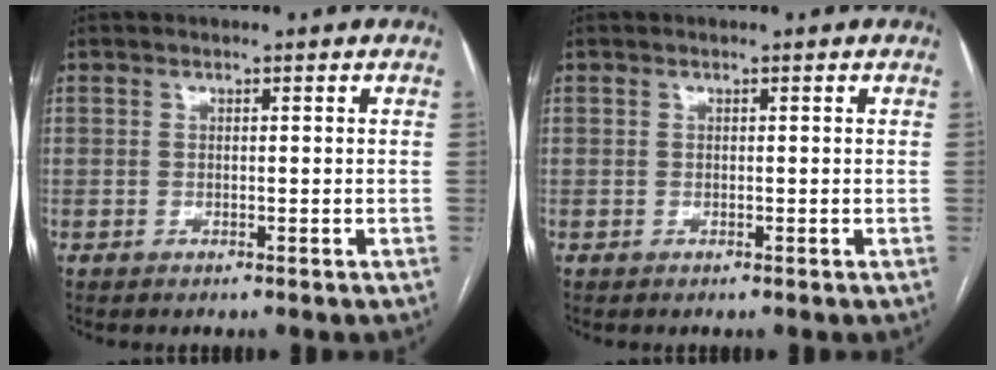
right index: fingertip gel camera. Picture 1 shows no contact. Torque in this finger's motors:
{"motor_torque": [0.23, 0.23, 0.00, 0.00]}